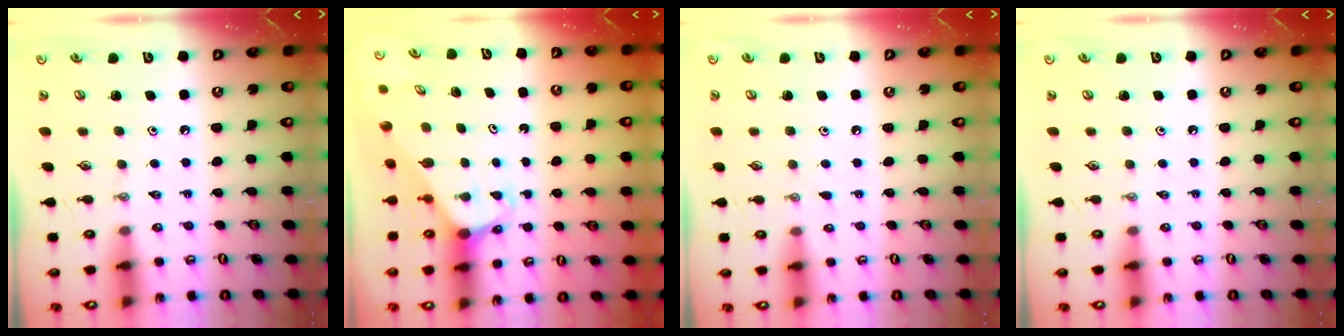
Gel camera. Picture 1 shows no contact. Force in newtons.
{"total": 1.9, "press": 1.9, "slide": 0.1}
{"total": 3.5, "press": 3.5, "slide": 0.4}
{"total": 0.0}